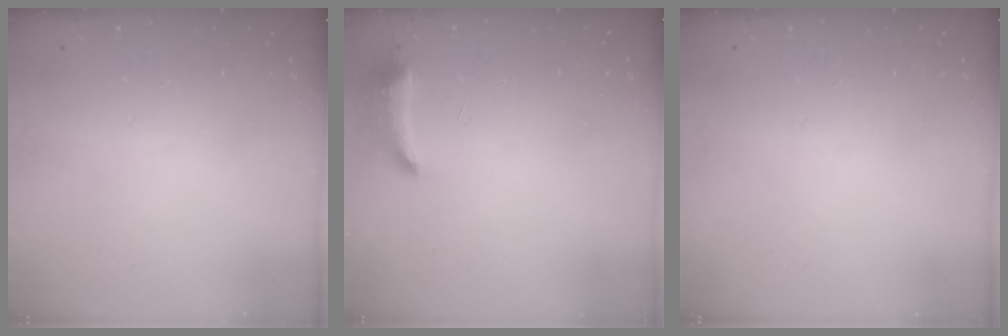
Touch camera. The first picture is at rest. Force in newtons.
{"total": 8.3, "press": 8.1, "slide": 1.5}
{"total": 0.0}